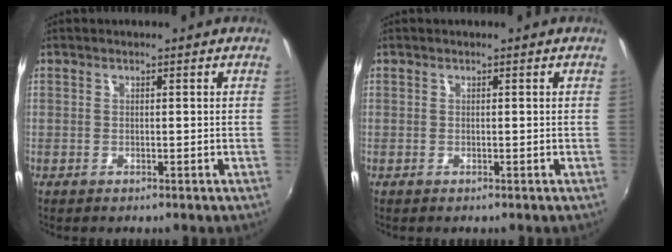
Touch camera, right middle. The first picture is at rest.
{"total": 0.0}